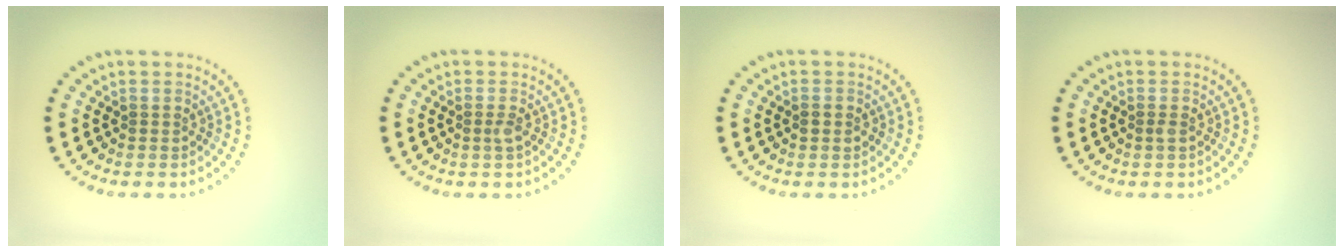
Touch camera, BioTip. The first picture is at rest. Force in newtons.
{"total": 0.9, "press": 0.6, "slide": 0.6}
{"total": 1.4, "press": 1.4, "slide": 0.2}
{"total": 0.6, "press": 0.5, "slide": 0.3}